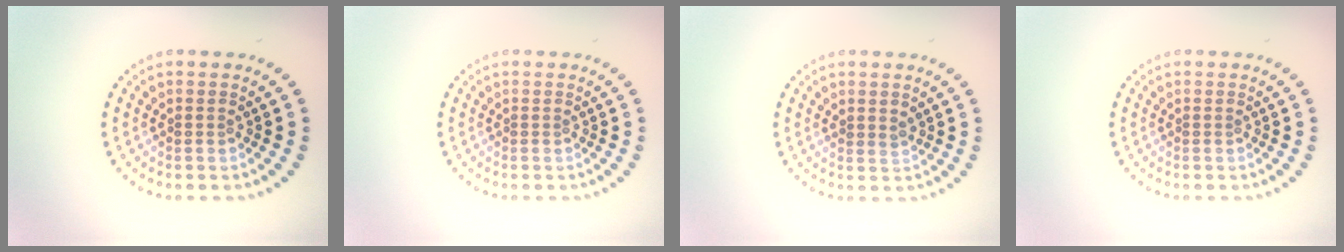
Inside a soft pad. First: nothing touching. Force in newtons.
{"total": 0.0}
{"total": 0.7, "press": 0.5, "slide": 0.5}
{"total": 0.0}